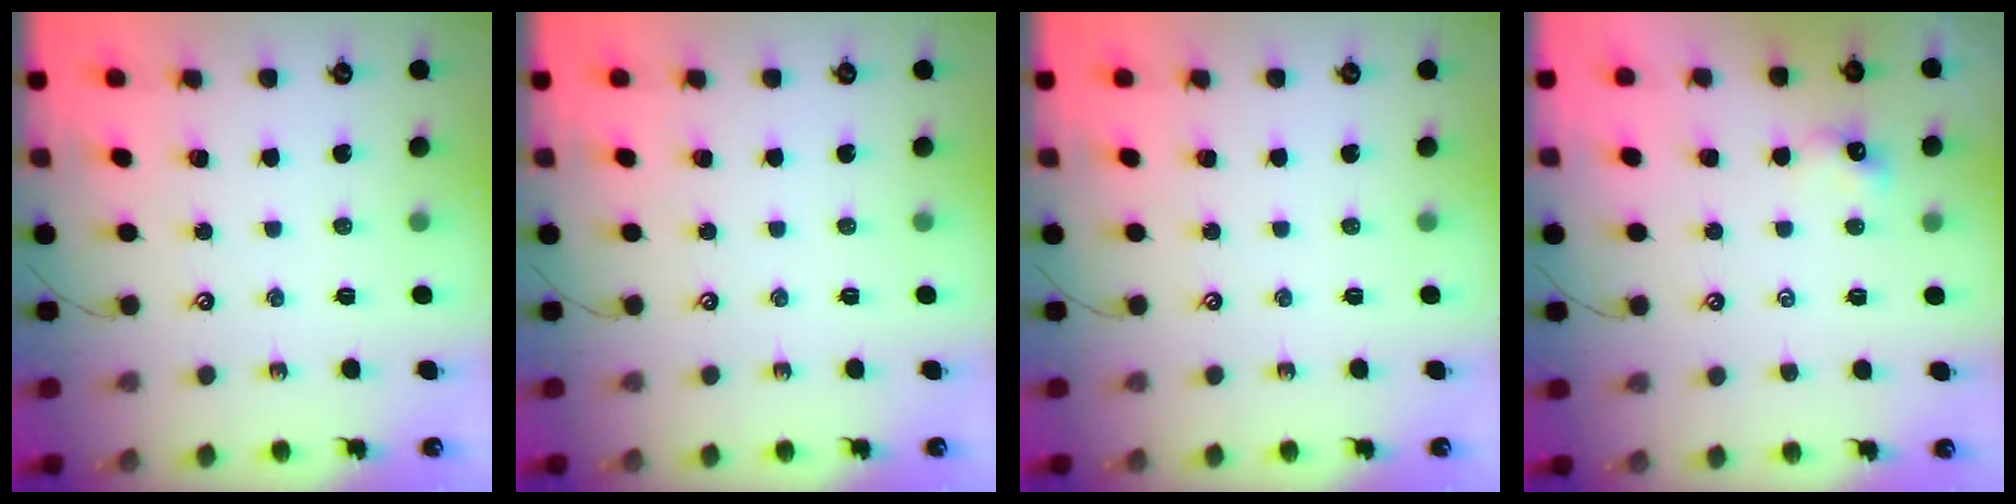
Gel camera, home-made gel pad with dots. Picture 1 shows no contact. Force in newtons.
{"total": 0.0}
{"total": 0.0}
{"total": 1.3, "press": 1.3, "slide": 0.1}